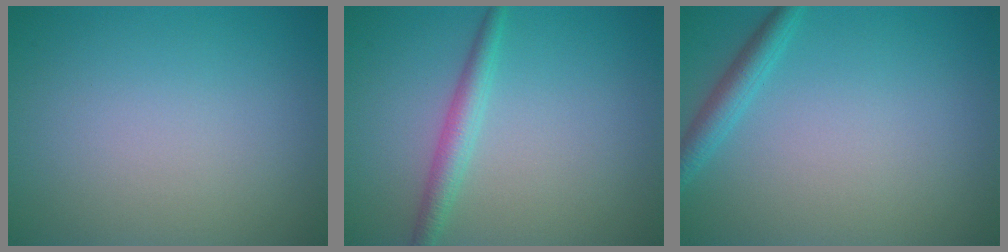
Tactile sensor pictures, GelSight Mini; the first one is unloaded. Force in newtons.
{"total": 2.3, "press": 2.3, "slide": 0.0}
{"total": 2.1, "press": 2.1, "slide": 0.1}